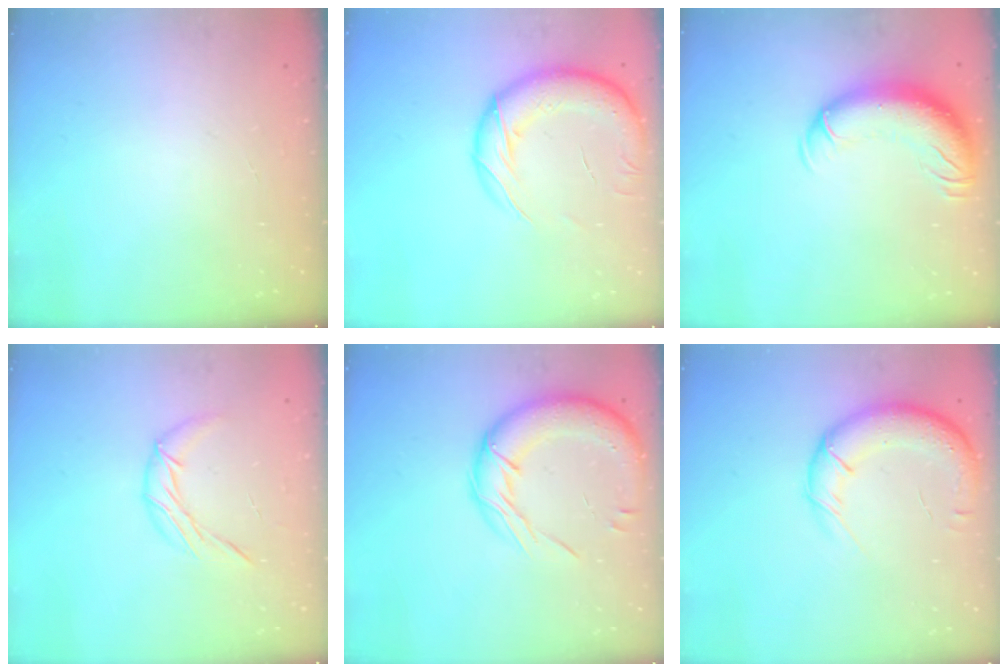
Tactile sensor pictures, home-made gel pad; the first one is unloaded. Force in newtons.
{"total": 22.7, "press": 22.1, "slide": 5.1}
{"total": 13.1, "press": 12.8, "slide": 3.0}
{"total": 7.9, "press": 7.9, "slide": 0.2}
{"total": 16.7, "press": 16.4, "slide": 3.1}
{"total": 14.9, "press": 14.3, "slide": 3.9}